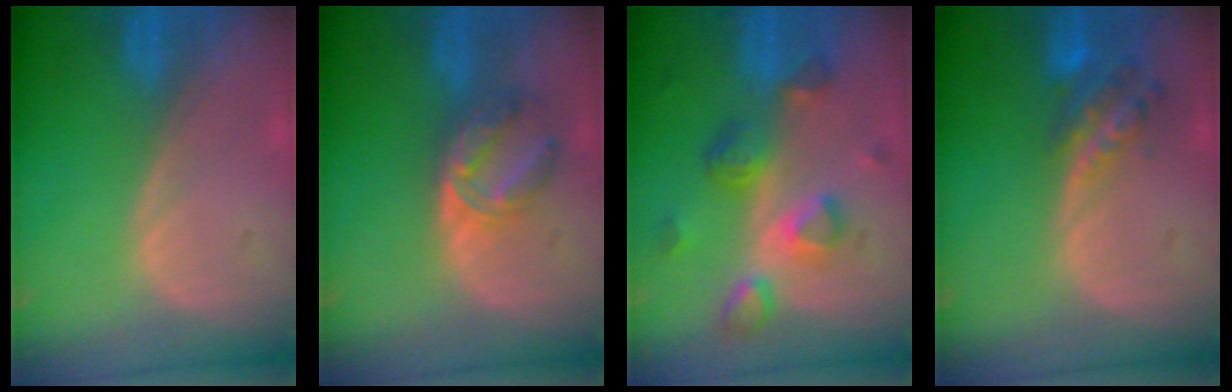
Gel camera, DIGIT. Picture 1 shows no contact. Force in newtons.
{"total": 5.8, "press": 5.6, "slide": 1.7}
{"total": 7.9, "press": 7.0, "slide": 3.6}
{"total": 5.7, "press": 5.0, "slide": 2.8}